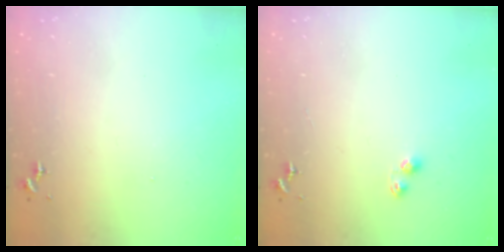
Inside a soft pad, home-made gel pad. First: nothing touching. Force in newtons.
{"total": 3.0, "press": 3.0, "slide": 0.3}